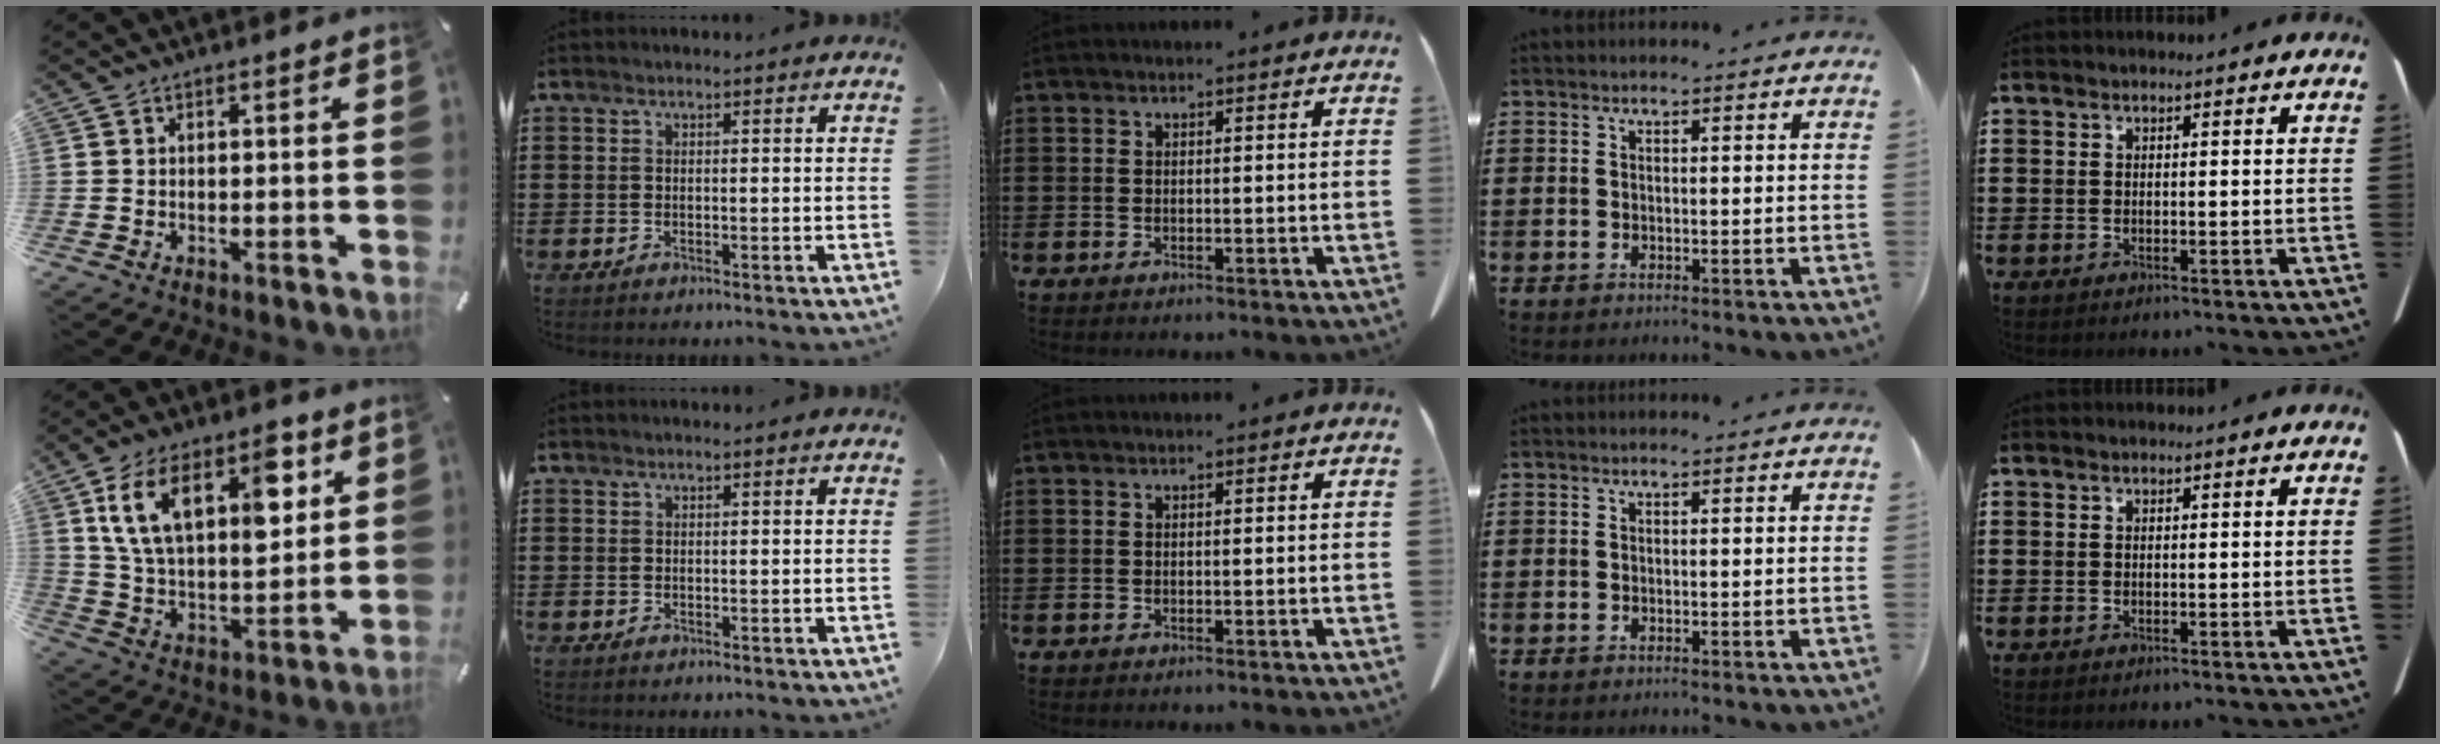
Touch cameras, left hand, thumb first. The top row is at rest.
{"thumb": {"total": 17.3, "force": [8.8, 9.7, 11.4], "torque": [-0.201, -0.022, 0.153]}}